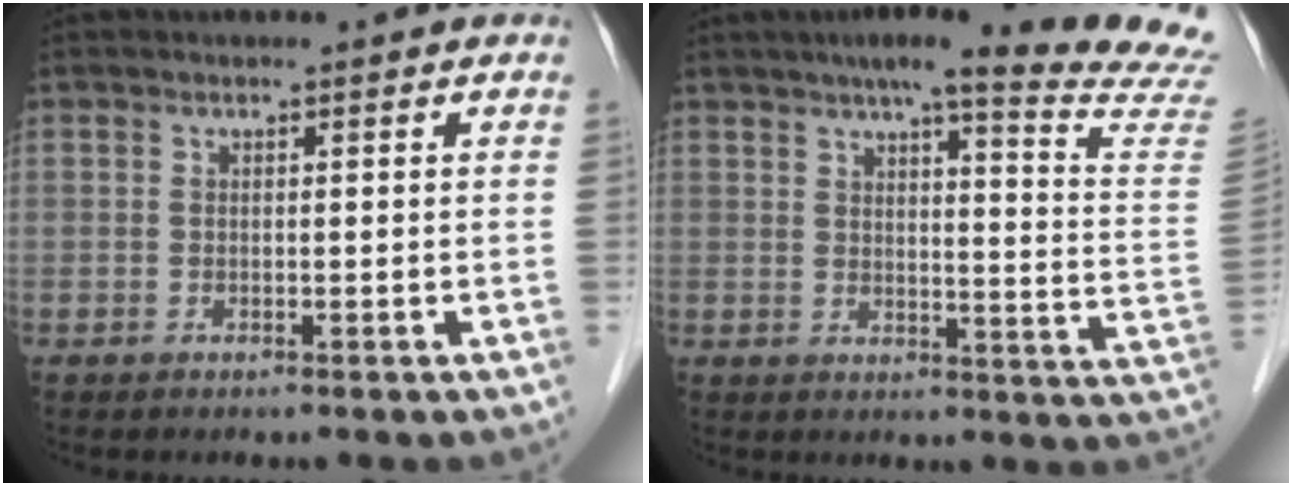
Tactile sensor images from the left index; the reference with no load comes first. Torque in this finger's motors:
{"motor_torque": [-0.05, -0.27, 0.31, 0.05]}